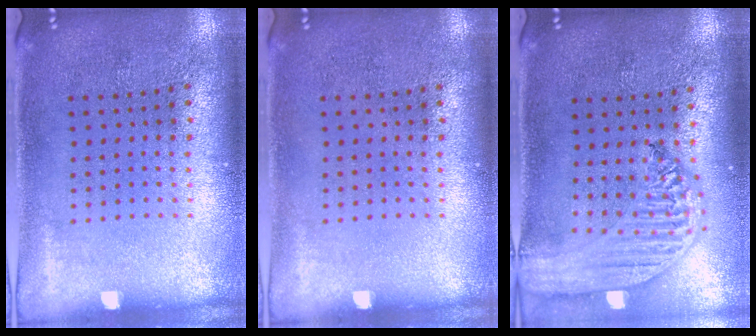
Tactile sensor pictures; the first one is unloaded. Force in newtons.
{"total": 0.0}
{"total": 2.9, "press": 2.4, "slide": 1.7}